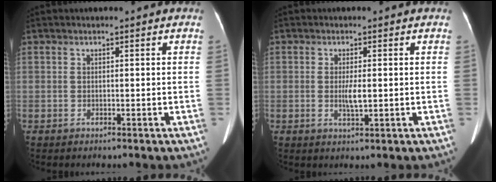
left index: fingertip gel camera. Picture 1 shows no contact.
{"total": 2.6, "force": [-0.1, 0.5, 2.5], "torque": [-0.051, -0.004, -0.001]}